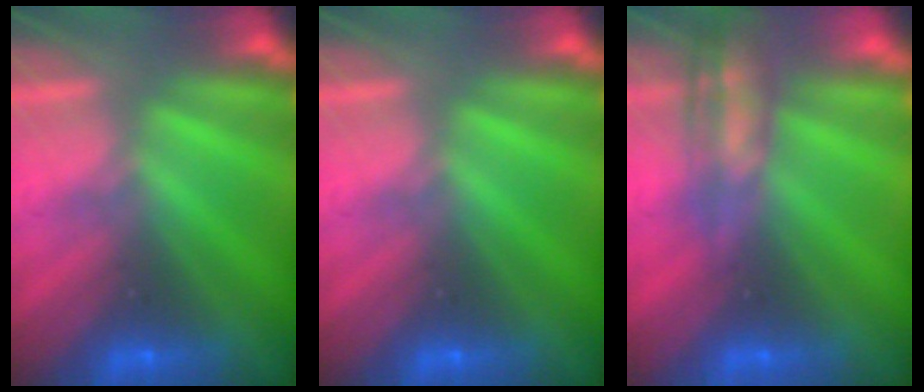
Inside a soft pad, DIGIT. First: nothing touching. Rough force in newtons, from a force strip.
{"total": 0.0}
{"total": 2.8}